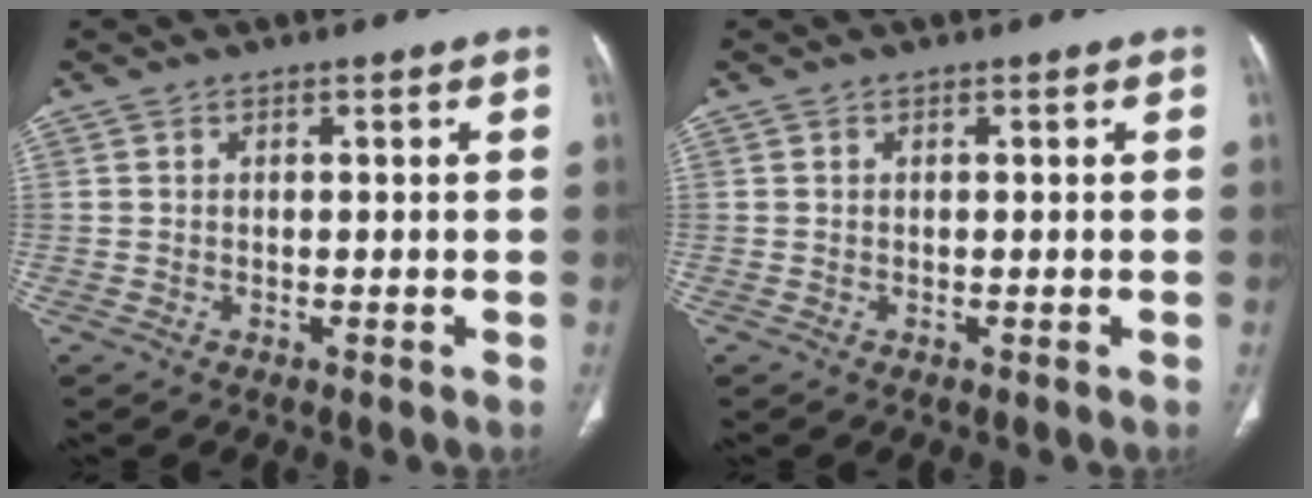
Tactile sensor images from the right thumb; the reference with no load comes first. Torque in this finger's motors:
{"motor_torque": [-0.06, 0.06, -0.18, 0.13, 0.00]}